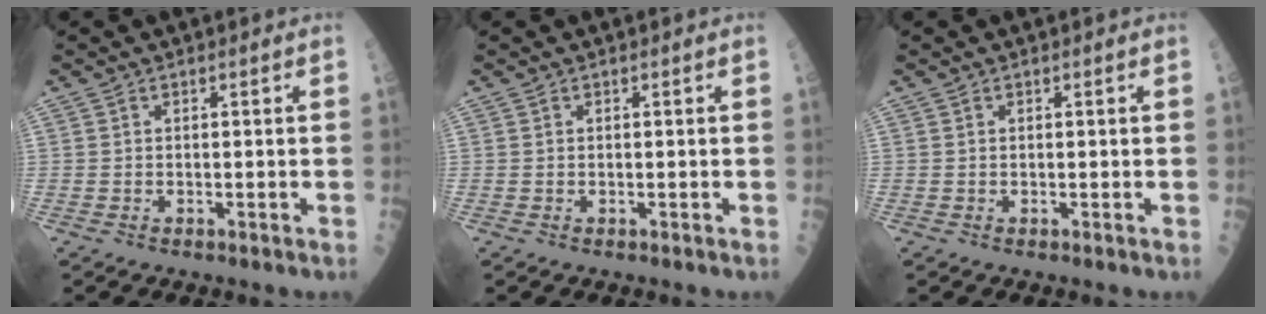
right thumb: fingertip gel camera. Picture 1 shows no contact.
{"total": 0.0}
{"total": 0.0}